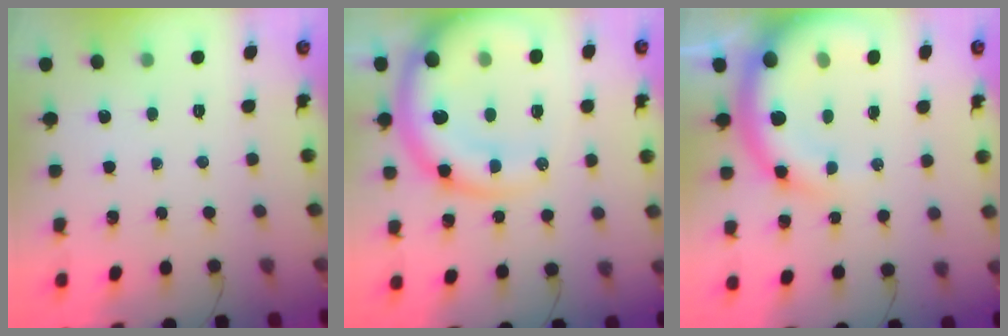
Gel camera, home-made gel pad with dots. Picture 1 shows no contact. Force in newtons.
{"total": 19.3, "press": 18.8, "slide": 4.4}
{"total": 15.9, "press": 15.6, "slide": 3.1}